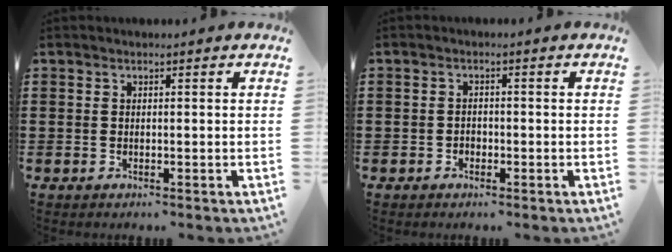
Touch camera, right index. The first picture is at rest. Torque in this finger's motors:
{"motor_torque": [0.53, 0.66, 0.02, 0.01]}